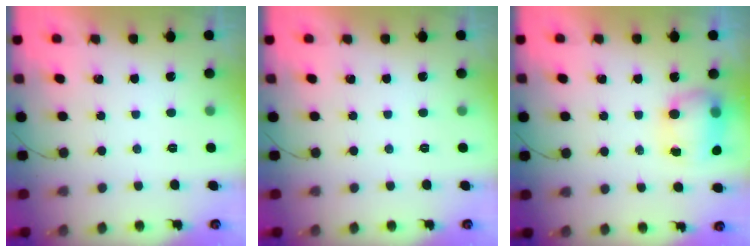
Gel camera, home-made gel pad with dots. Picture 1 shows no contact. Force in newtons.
{"total": 0.0}
{"total": 7.7, "press": 7.6, "slide": 1.1}